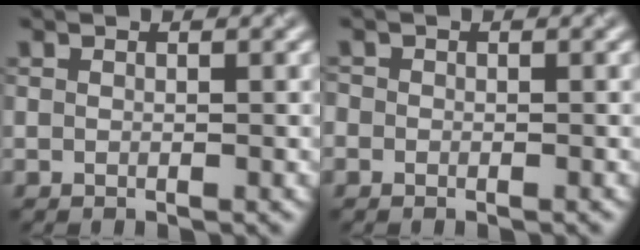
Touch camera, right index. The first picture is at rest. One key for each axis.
{"total": 0.9, "fx": -0.4, "fy": 0.8, "fz": 0.0, "tx": 0.005, "ty": -0.004, "tz": -0.010}